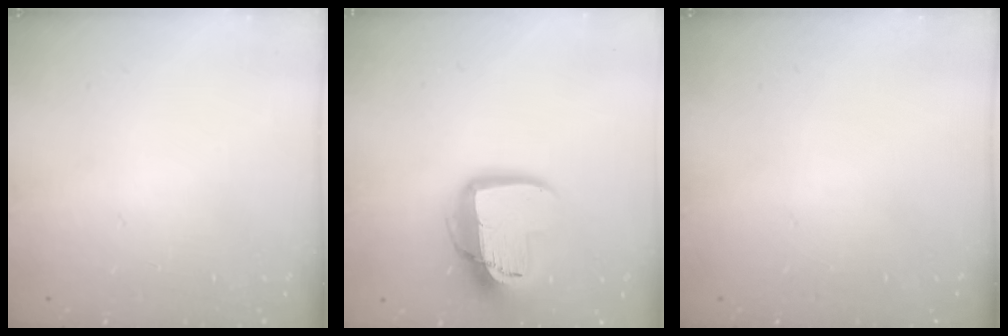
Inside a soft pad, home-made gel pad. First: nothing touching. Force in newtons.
{"total": 15.3, "press": 15.2, "slide": 1.2}
{"total": 0.0}